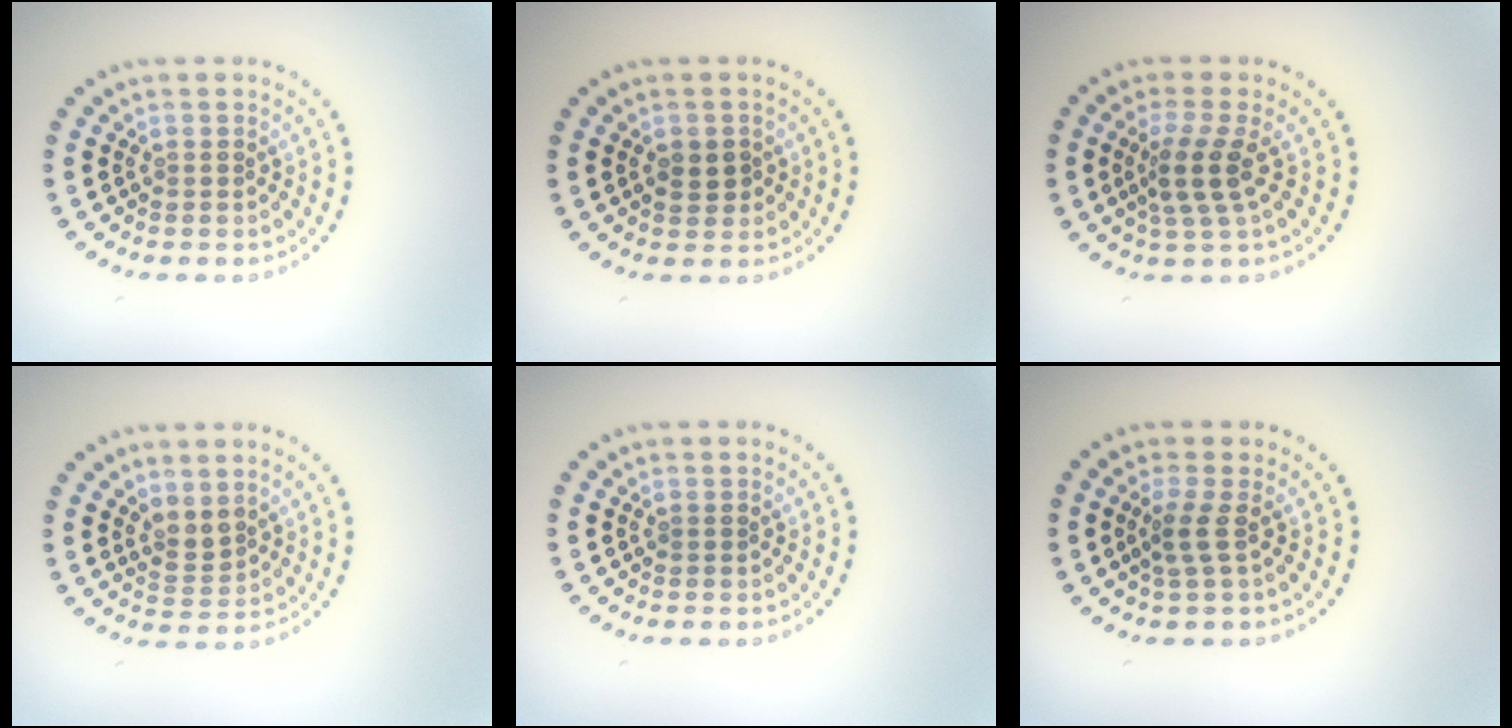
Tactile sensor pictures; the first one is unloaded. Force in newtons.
{"total": 1.9, "press": 1.9, "slide": 0.3}
{"total": 3.0, "press": 2.3, "slide": 2.0}
{"total": 1.9, "press": 1.5, "slide": 1.1}
{"total": 0.0}
{"total": 1.9, "press": 1.3, "slide": 1.4}